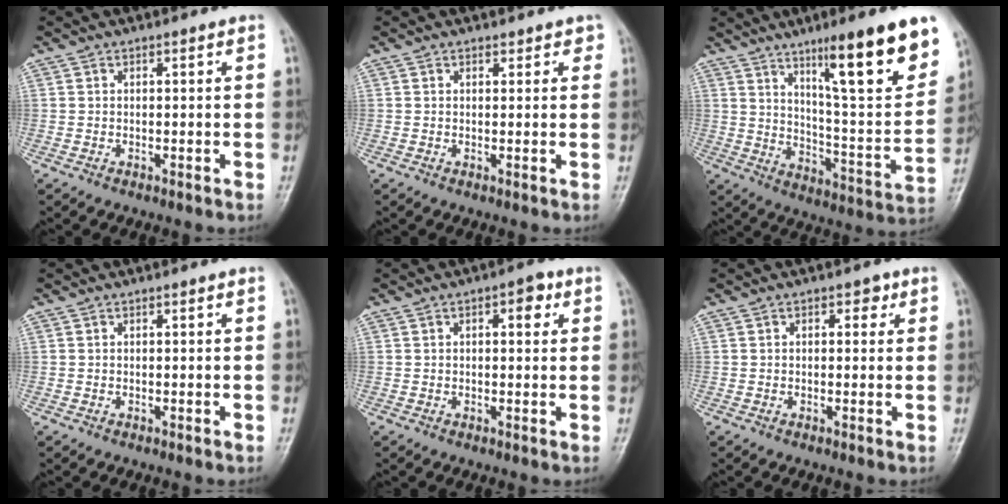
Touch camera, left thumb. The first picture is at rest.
{"total": 1.6, "force": [1.1, 1.1, 0.4], "torque": [0.014, -0.005, 0.008]}
{"total": 21.8, "force": [12.7, 3.4, 17.5], "torque": [-0.230, -0.055, 0.203]}
{"total": 0.0}
{"total": 3.7, "force": [1.2, 1.9, 2.9], "torque": [-0.022, 0.006, 0.010]}
{"total": 2.2, "force": [0.8, 1.5, 1.5], "torque": [0.004, 0.004, 0.005]}